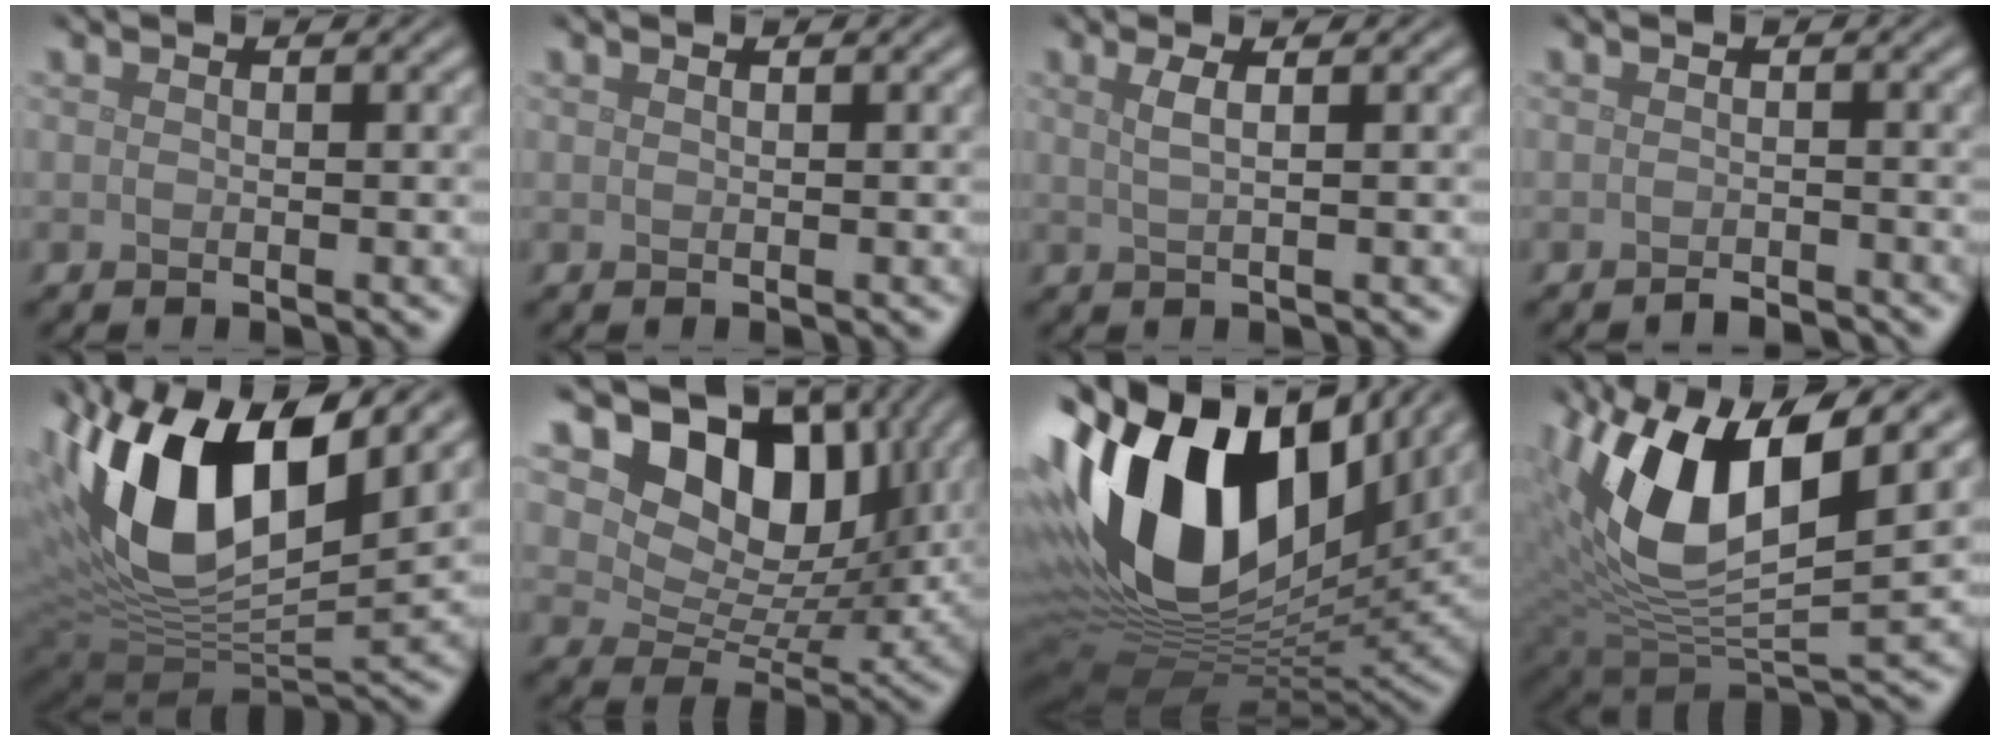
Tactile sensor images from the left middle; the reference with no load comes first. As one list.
[{"total": 0.0}, {"total": 1.9, "force": [0.6, 0.7, 1.7], "torque": [-0.026, 0.001, 0.004]}, {"total": 1.3, "force": [-1.2, 0.1, 0.4], "torque": [-0.003, 0.001, -0.021]}, {"total": 15.0, "force": [5.0, 7.1, 12.2], "torque": [-0.233, 0.003, 0.090]}, {"total": 10.7, "force": [4.6, 7.1, 6.5], "torque": [-0.102, -0.006, 0.077]}, {"total": 18.9, "force": [4.7, 11.5, 14.2], "torque": [-0.318, 0.003, 0.084]}, {"total": 11.7, "force": [4.4, 4.9, 9.7], "torque": [-0.200, 0.001, 0.081]}]